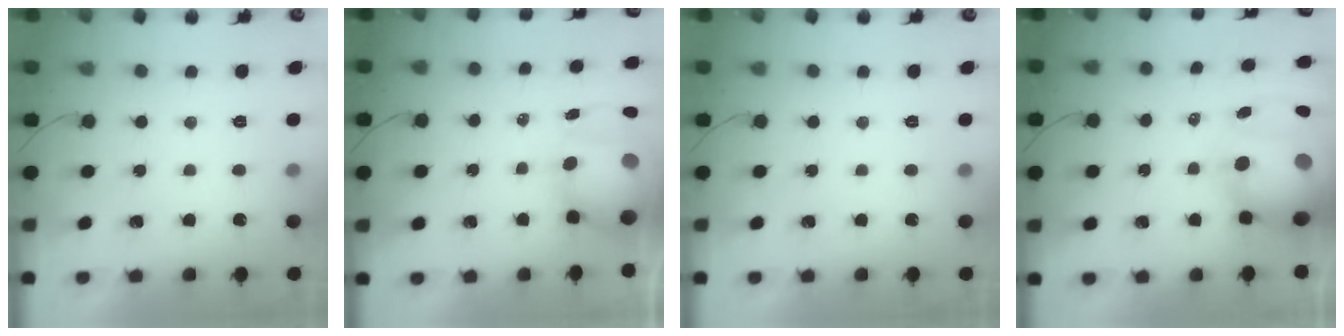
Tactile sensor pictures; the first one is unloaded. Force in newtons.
{"total": 9.5, "press": 9.2, "slide": 2.3}
{"total": 0.0}
{"total": 18.2, "press": 17.7, "slide": 4.5}